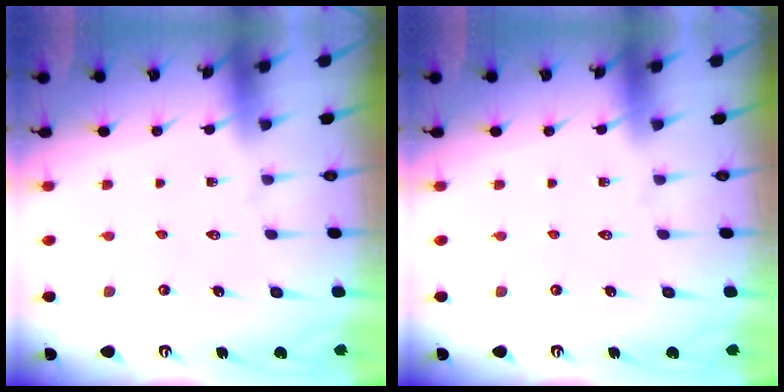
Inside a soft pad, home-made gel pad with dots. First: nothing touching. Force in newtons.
{"total": 0.0}